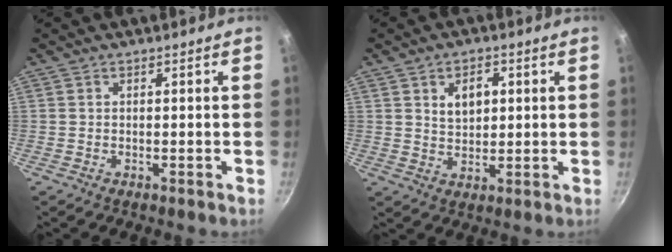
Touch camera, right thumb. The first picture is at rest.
{"total": 6.0, "force": [1.8, 4.0, 4.1], "torque": [-0.049, -0.005, 0.032]}